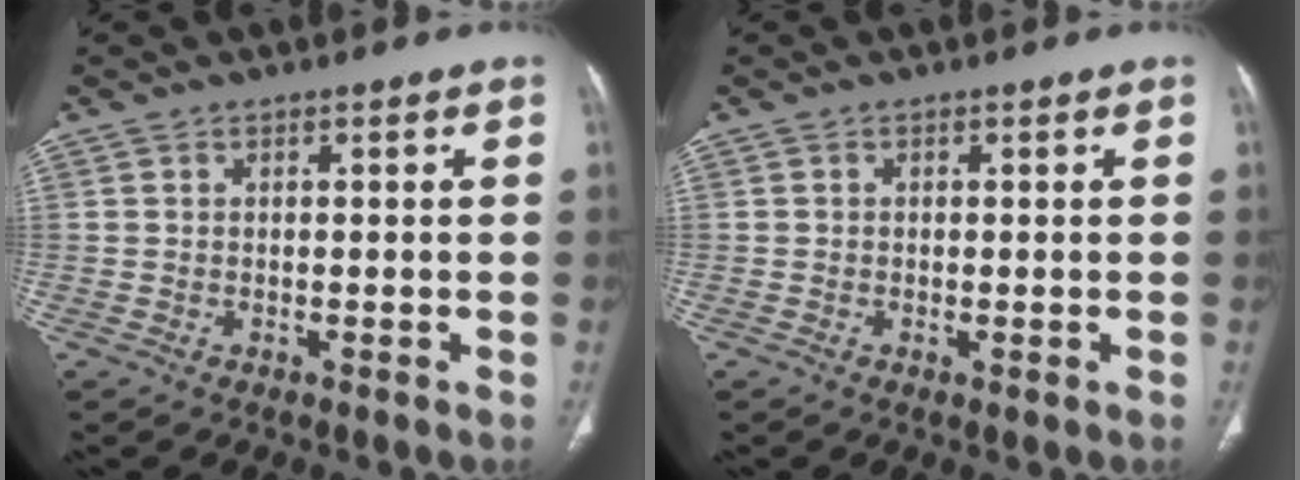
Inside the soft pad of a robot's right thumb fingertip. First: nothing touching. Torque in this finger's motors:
{"motor_torque": [1.45, 0.24, 0.23, -0.66, -0.03]}